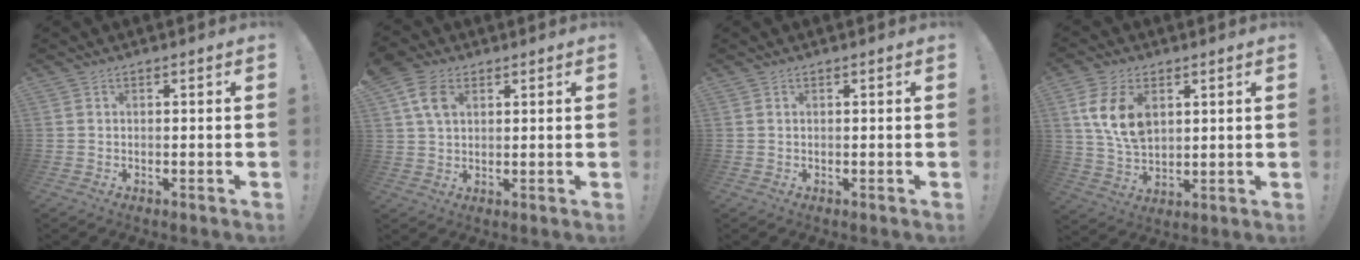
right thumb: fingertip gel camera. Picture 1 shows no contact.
{"total": 8.9, "force": [3.7, 5.9, 5.5], "torque": [-0.103, -0.006, 0.070]}
{"total": 0.0}
{"total": 12.5, "force": [4.4, 8.0, 8.5], "torque": [-0.163, -0.006, 0.084]}